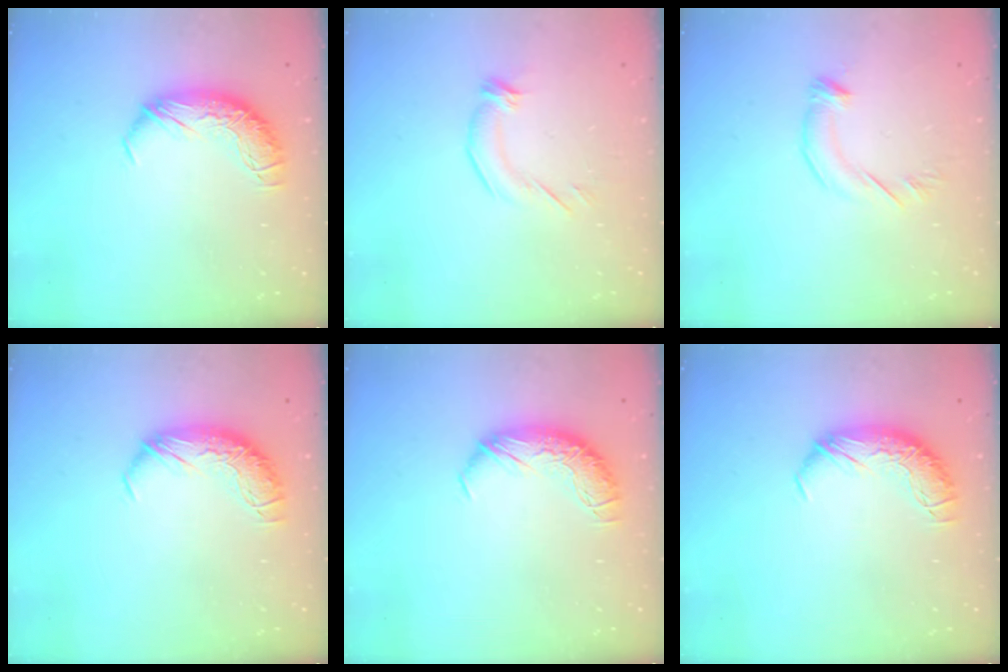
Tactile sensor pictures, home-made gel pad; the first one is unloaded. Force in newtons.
{"total": 2.6, "press": 2.0, "slide": 1.7}
{"total": 3.8, "press": 3.8, "slide": 0.4}
{"total": 0.0}
{"total": 0.0}
{"total": 0.0}